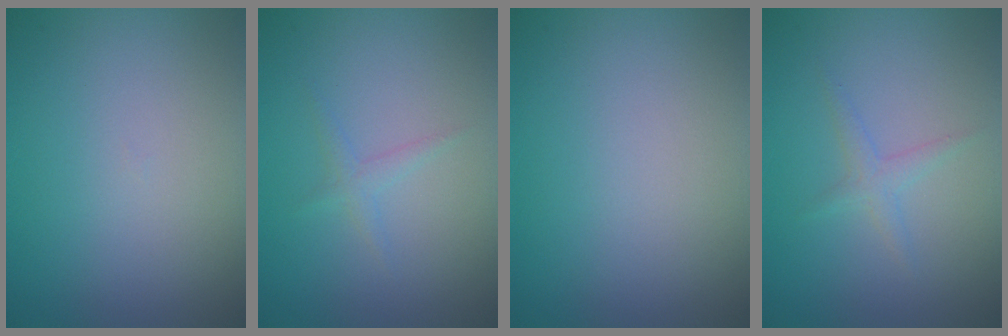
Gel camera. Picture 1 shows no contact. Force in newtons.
{"total": 1.0, "press": 1.0, "slide": 0.1}
{"total": 0.0}
{"total": 1.3, "press": 1.3, "slide": 0.0}